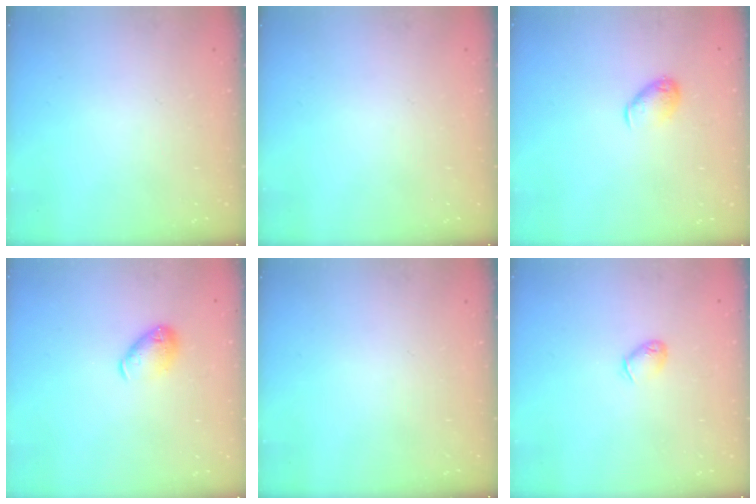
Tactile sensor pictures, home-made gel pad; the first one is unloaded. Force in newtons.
{"total": 0.0}
{"total": 6.9, "press": 6.8, "slide": 1.1}
{"total": 7.6, "press": 7.5, "slide": 0.9}
{"total": 0.0}
{"total": 3.5, "press": 3.4, "slide": 0.7}